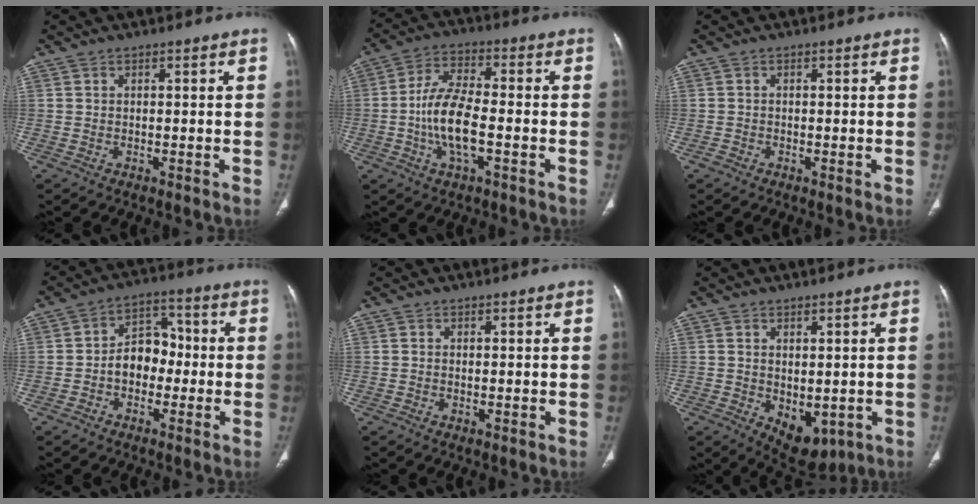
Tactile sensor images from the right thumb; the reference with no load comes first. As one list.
[{"total": 10.8, "force": [-2.4, 4.2, 9.6], "torque": [-0.192, 0.019, -0.050]}, {"total": 0.6, "force": [-0.4, 0.3, 0.3], "torque": [-0.004, 0.000, -0.011]}, {"total": 8.1, "force": [-1.4, 6.1, 5.2], "torque": [-0.044, 0.037, -0.037]}, {"total": 0.0}, {"total": 7.4, "force": [-1.5, 4.5, 5.6], "torque": [-0.058, -0.007, 0.002]}]